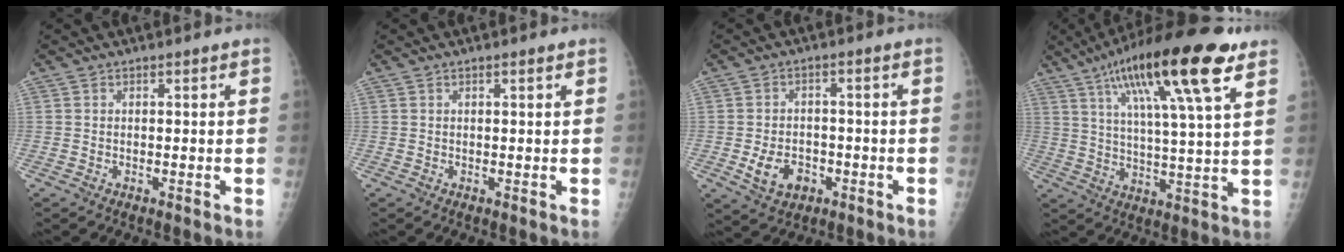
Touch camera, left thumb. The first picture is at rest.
{"total": 0.7, "force": [0.4, 0.1, 0.6], "torque": [-0.009, 0.000, 0.007]}
{"total": 6.7, "force": [-2.3, 4.8, 4.0], "torque": [-0.056, 0.012, -0.032]}
{"total": 21.3, "force": [11.1, 4.0, 17.8], "torque": [-0.292, -0.016, 0.181]}